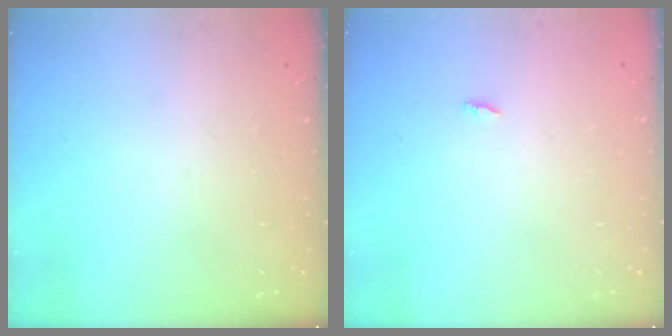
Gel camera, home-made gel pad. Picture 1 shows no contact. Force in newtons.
{"total": 1.8, "press": 1.8, "slide": 0.2}